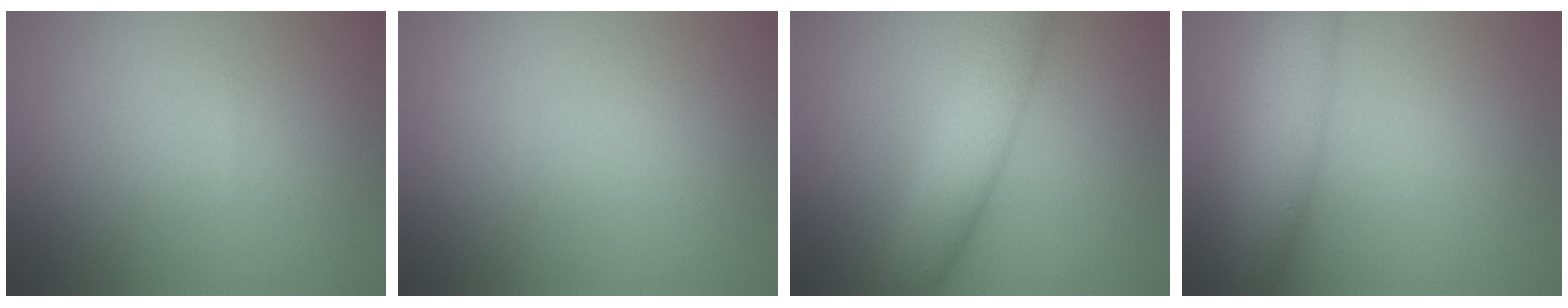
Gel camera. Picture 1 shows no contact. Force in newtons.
{"total": 0.0}
{"total": 6.0, "press": 6.0, "slide": 0.2}
{"total": 6.4, "press": 6.4, "slide": 0.3}